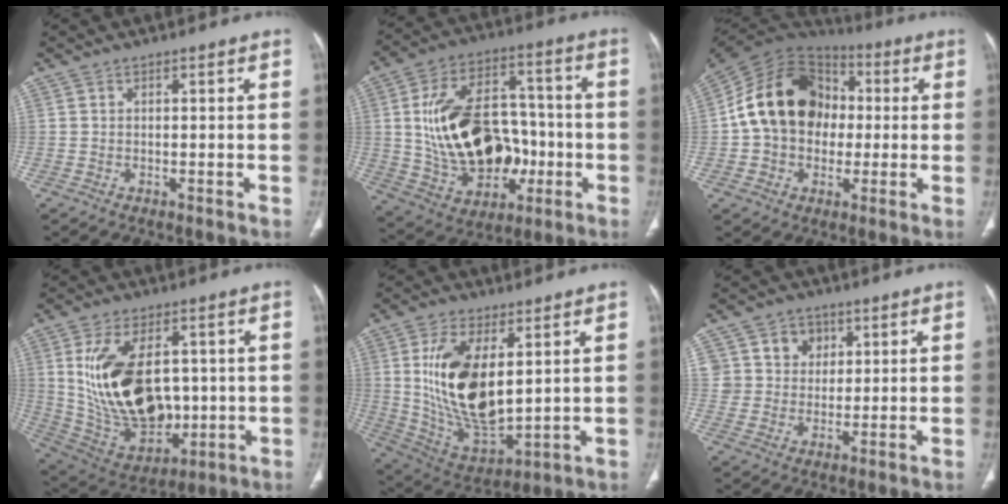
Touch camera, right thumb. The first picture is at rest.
{"total": 22.3, "force": [-1.5, 15.0, 16.4], "torque": [-0.253, 0.024, -0.003]}
{"total": 19.2, "force": [0.6, 15.1, 11.9], "torque": [-0.188, 0.036, 0.004]}
{"total": 21.2, "force": [2.0, 13.0, 16.6], "torque": [-0.277, -0.014, 0.063]}
{"total": 18.7, "force": [3.8, 9.3, 15.8], "torque": [-0.285, -0.026, 0.089]}
{"total": 7.4, "force": [2.8, 6.8, 1.2], "torque": [0.024, -0.004, 0.047]}